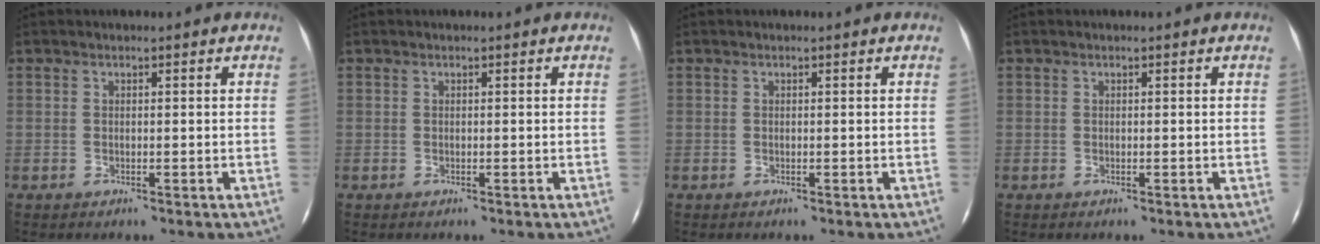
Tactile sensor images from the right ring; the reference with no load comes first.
{"total": 0.0}
{"total": 0.0}
{"total": 0.0}